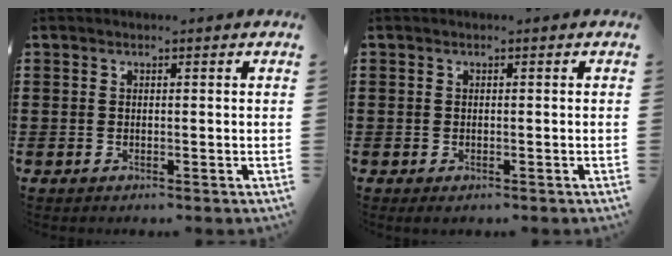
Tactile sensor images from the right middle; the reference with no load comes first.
{"total": 0.0}